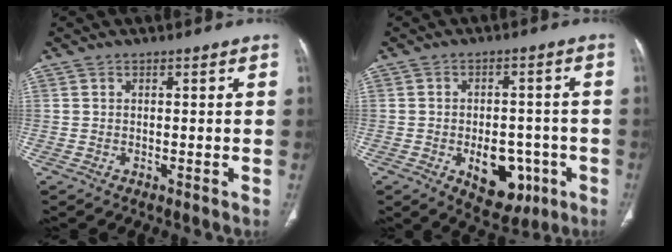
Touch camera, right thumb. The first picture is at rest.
{"total": 10.5, "force": [-3.7, 6.5, 7.3], "torque": [-0.065, 0.019, -0.036]}